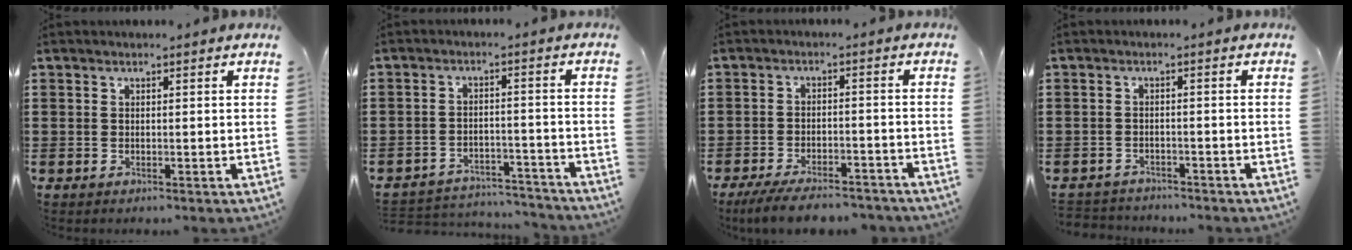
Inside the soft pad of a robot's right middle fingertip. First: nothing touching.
{"total": 4.3, "force": [-4.2, 0.8, 0.1], "torque": [-0.013, 0.004, -0.092]}
{"total": 5.6, "force": [-5.1, 0.9, 2.3], "torque": [-0.046, -0.004, -0.098]}
{"total": 2.2, "force": [-2.1, 0.4, -0.3], "torque": [-0.002, 0.000, -0.050]}